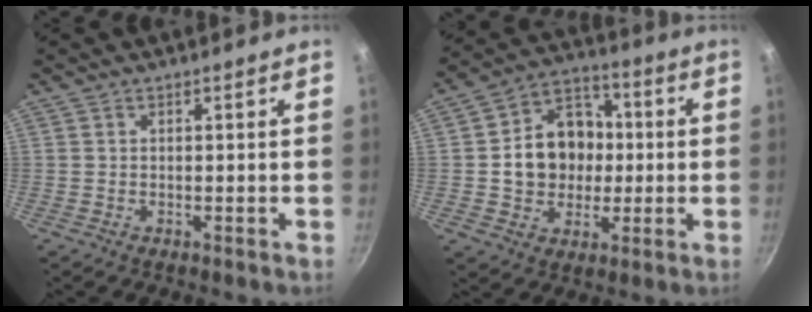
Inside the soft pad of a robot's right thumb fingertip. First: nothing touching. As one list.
[{"total": 13.9, "force": [0.0, 11.6, 7.7], "torque": [-0.090, 0.026, -0.006]}]